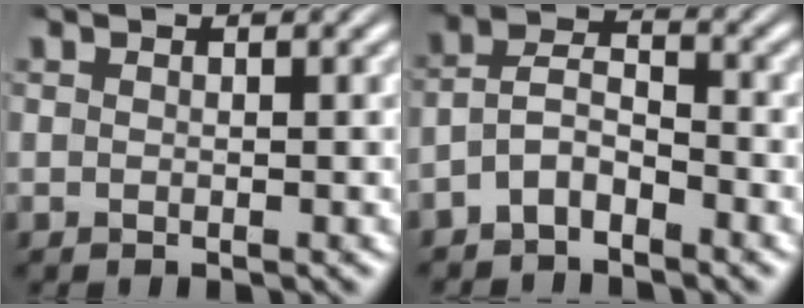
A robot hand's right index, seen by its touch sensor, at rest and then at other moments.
{"total": 4.9, "force": [-2.4, 3.7, 2.2], "torque": [-0.049, -0.012, -0.048]}